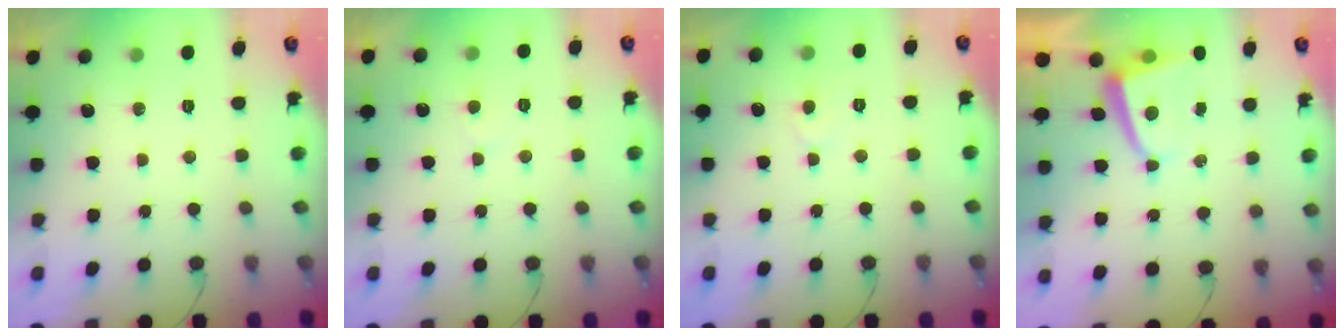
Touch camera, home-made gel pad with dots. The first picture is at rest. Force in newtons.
{"total": 3.4, "press": 3.4, "slide": 0.3}
{"total": 3.6, "press": 3.6, "slide": 0.4}
{"total": 2.7, "press": 2.6, "slide": 0.4}